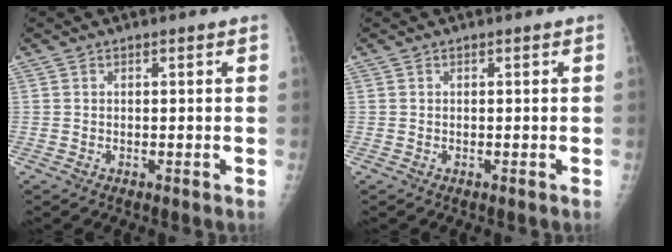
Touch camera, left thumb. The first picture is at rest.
{"total": 0.0}